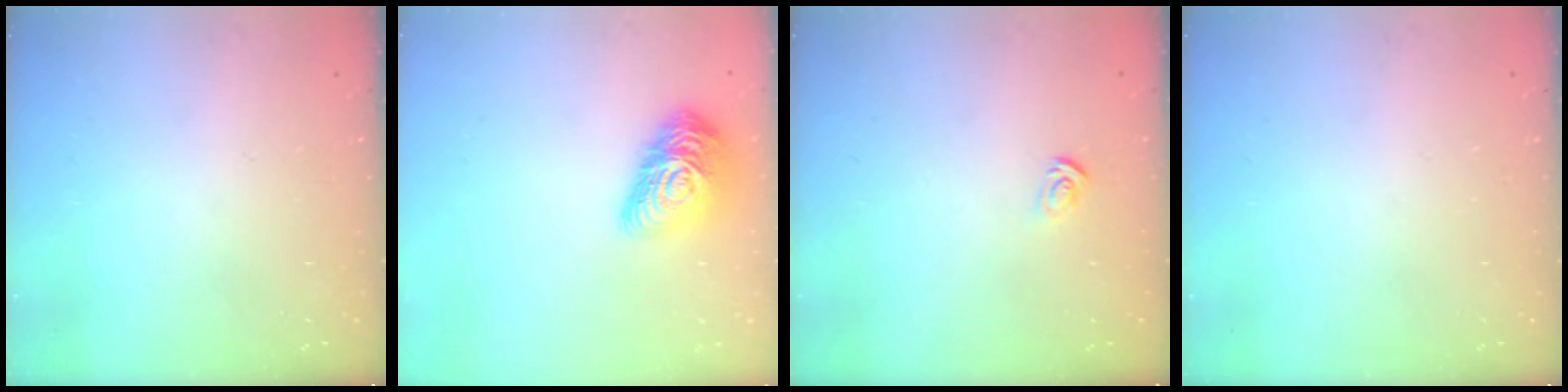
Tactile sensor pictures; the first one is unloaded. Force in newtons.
{"total": 15.5, "press": 15.5, "slide": 0.8}
{"total": 2.7, "press": 2.7, "slide": 0.3}
{"total": 0.0}